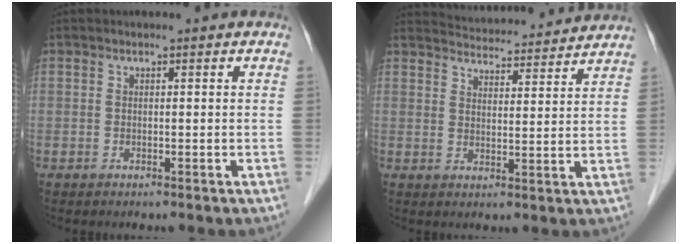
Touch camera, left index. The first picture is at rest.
{"total": 13.9, "force": [13.5, 1.3, 3.1], "torque": [-0.047, 0.016, 0.179]}